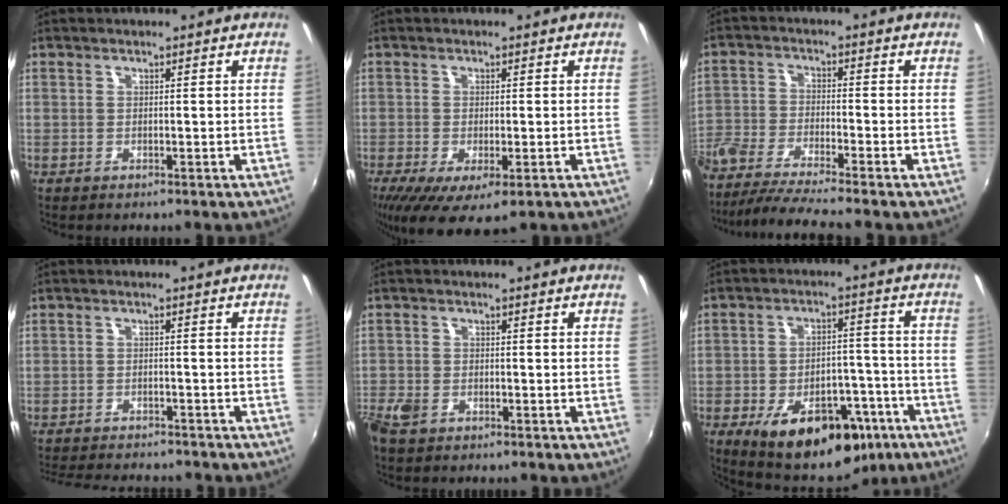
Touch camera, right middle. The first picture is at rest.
{"total": 8.2, "force": [-4.0, 3.0, 6.5], "torque": [-0.128, -0.041, -0.059]}
{"total": 11.7, "force": [-9.9, 0.7, 6.1], "torque": [-0.140, -0.030, -0.187]}
{"total": 11.2, "force": [-10.0, 2.9, 4.1], "torque": [-0.099, -0.015, -0.151]}
{"total": 4.8, "force": [-3.2, 2.6, 2.4], "torque": [-0.062, -0.011, -0.066]}
{"total": 18.3, "force": [-10.4, 10.0, 11.3], "torque": [-0.190, 0.006, -0.135]}